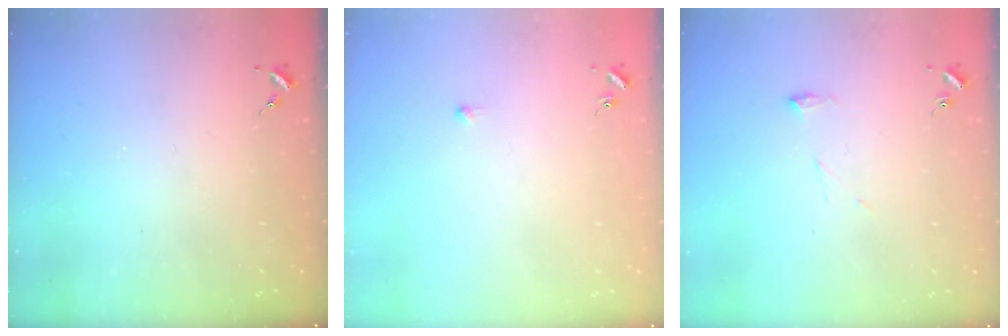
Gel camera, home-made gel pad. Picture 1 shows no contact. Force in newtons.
{"total": 2.9, "press": 2.8, "slide": 0.6}
{"total": 7.1, "press": 7.0, "slide": 0.4}